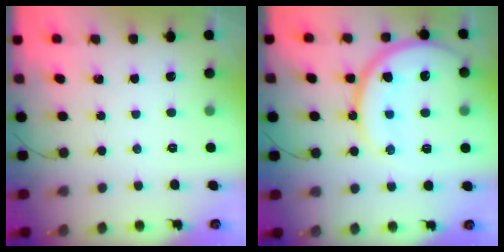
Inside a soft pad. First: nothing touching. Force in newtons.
{"total": 17.7, "press": 17.6, "slide": 1.7}